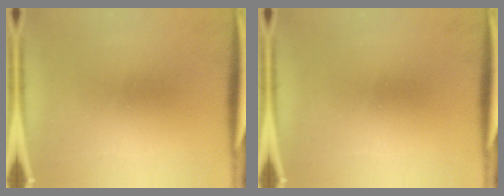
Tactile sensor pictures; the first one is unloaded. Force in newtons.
{"total": 0.0}